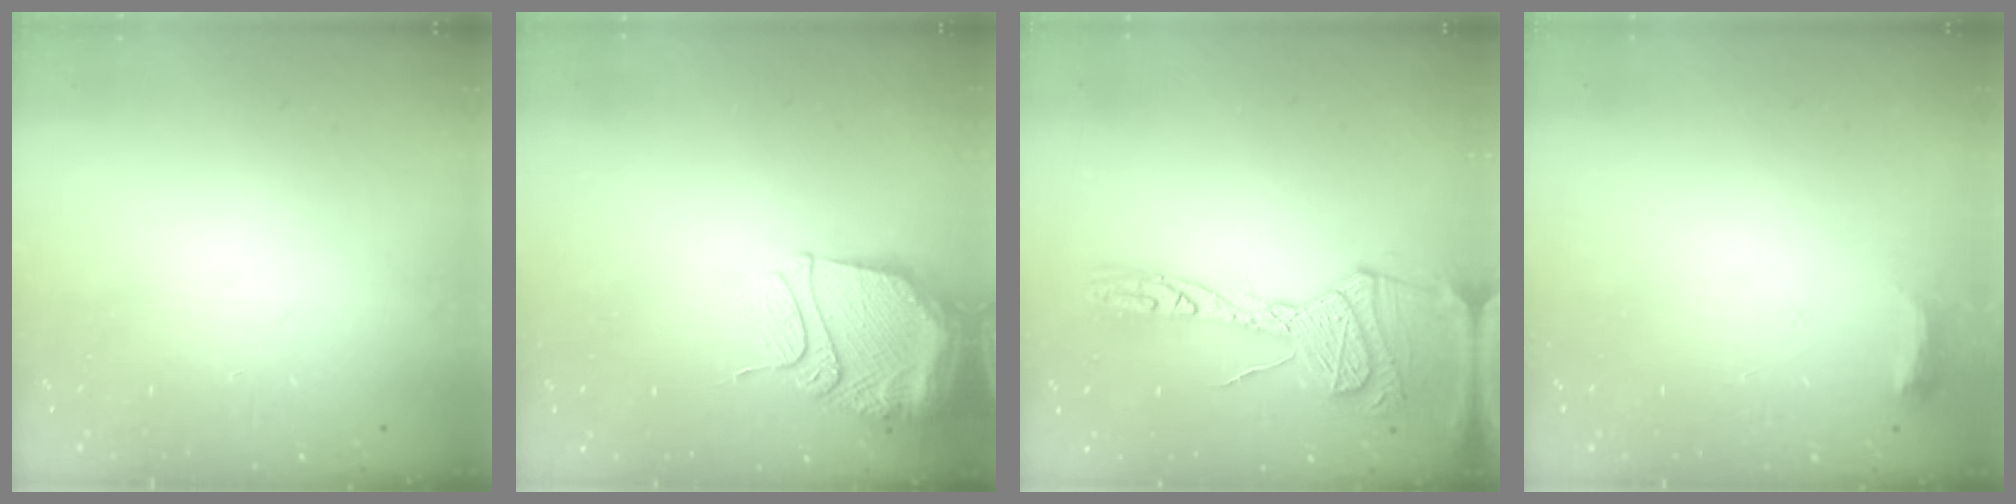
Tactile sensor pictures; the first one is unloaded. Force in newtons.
{"total": 13.0, "press": 12.9, "slide": 1.2}
{"total": 20.3, "press": 20.2, "slide": 1.9}
{"total": 3.9, "press": 3.8, "slide": 0.9}